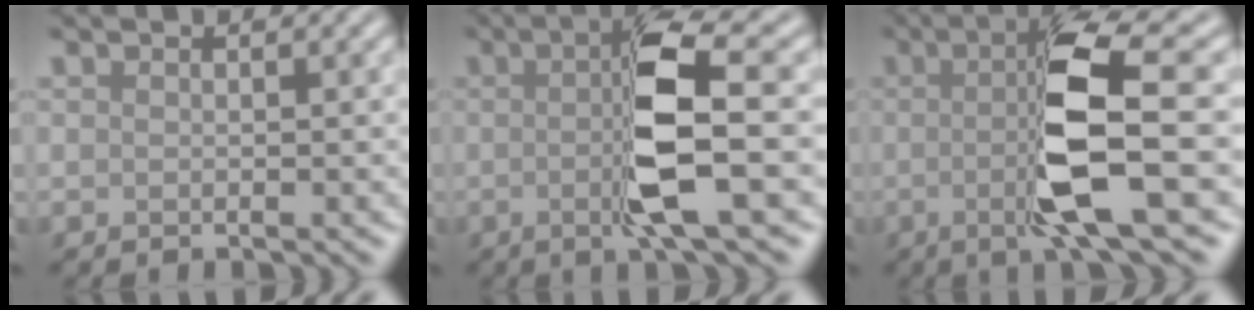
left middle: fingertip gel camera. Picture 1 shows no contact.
{"total": 7.1, "force": [-0.3, 1.1, 7.0], "torque": [-0.129, -0.001, -0.007]}
{"total": 8.6, "force": [-0.7, 1.5, 8.5], "torque": [-0.141, -0.002, -0.014]}